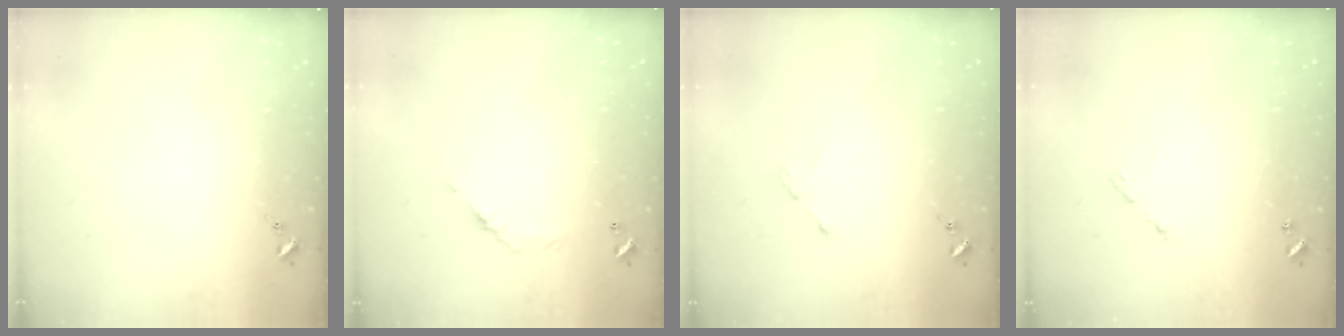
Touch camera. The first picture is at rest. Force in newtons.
{"total": 6.3, "press": 6.3, "slide": 0.4}
{"total": 2.5, "press": 2.4, "slide": 0.4}
{"total": 4.9, "press": 4.8, "slide": 0.3}